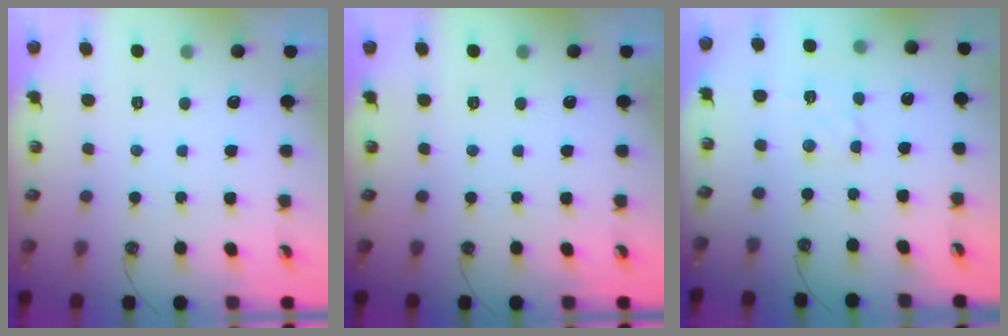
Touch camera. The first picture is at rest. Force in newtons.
{"total": 0.0}
{"total": 4.5, "press": 4.4, "slide": 0.6}